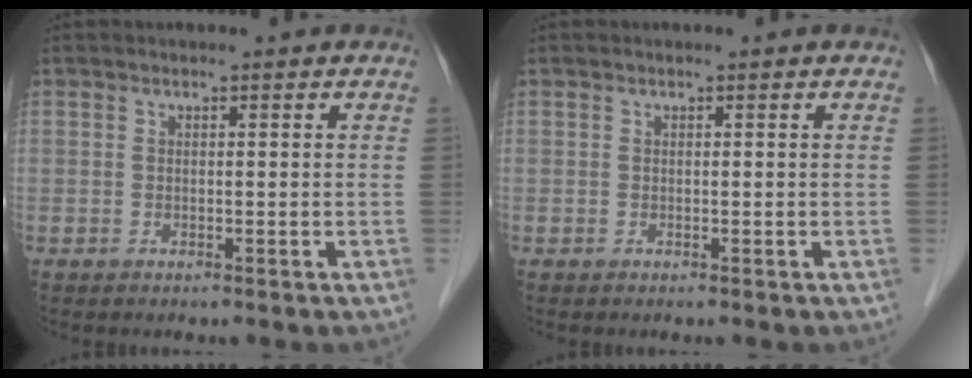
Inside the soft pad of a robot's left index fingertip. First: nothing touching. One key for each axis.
{"total": 0.0}